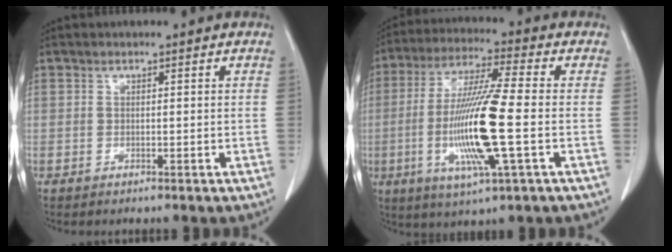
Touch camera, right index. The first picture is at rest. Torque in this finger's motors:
{"motor_torque": [2.14, 0.00, 0.65, 0.21]}